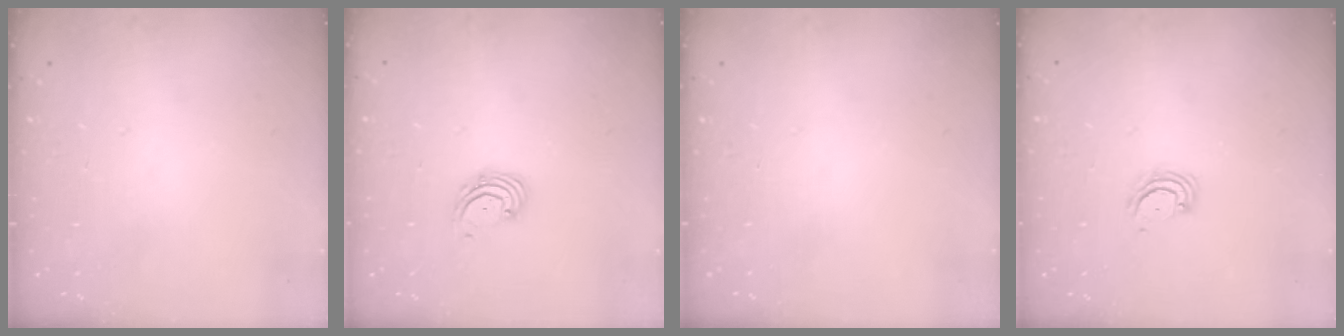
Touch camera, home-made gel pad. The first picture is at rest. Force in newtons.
{"total": 2.6, "press": 2.5, "slide": 0.6}
{"total": 0.0}
{"total": 3.8, "press": 3.8, "slide": 0.5}